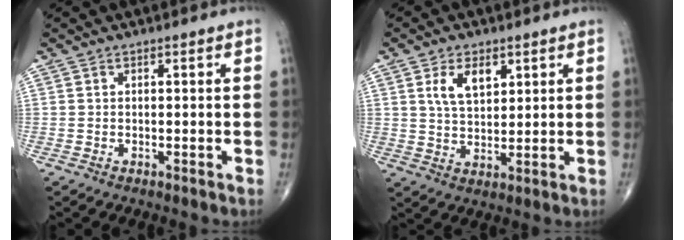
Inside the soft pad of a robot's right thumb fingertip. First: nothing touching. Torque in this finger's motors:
{"motor_torque": [0.03, 0.08, 0.36, 0.10, 0.07]}